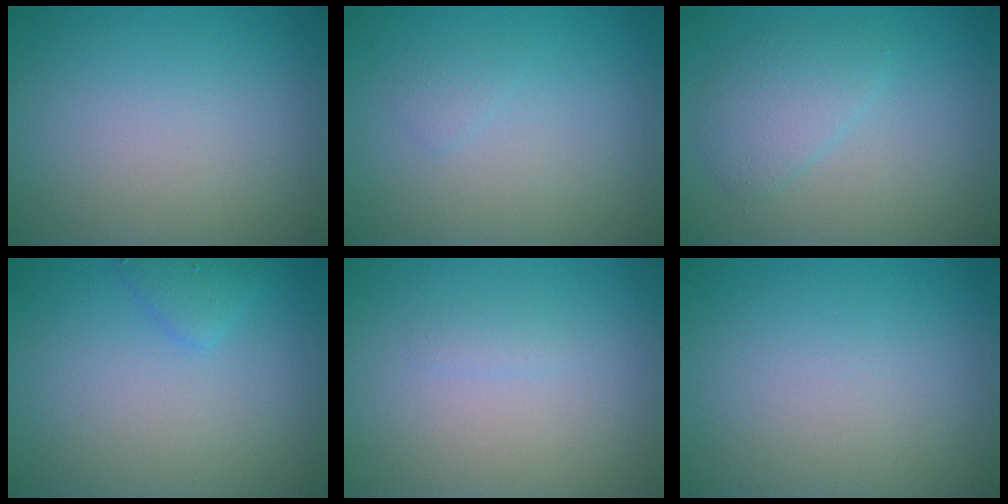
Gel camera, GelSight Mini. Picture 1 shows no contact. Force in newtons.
{"total": 0.7, "press": 0.7, "slide": 0.1}
{"total": 2.6, "press": 2.6, "slide": 0.3}
{"total": 1.5, "press": 1.5, "slide": 0.0}
{"total": 0.7, "press": 0.7, "slide": 0.0}
{"total": 0.0}